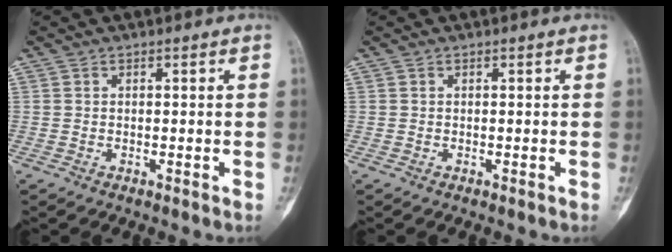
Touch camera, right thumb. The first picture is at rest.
{"total": 0.0}